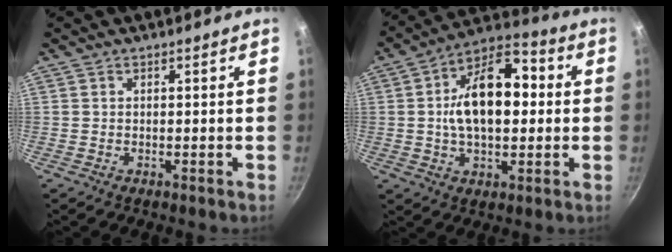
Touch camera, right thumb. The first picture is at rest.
{"total": 16.7, "force": [1.3, 9.3, 13.8], "torque": [-0.207, 0.027, 0.014]}